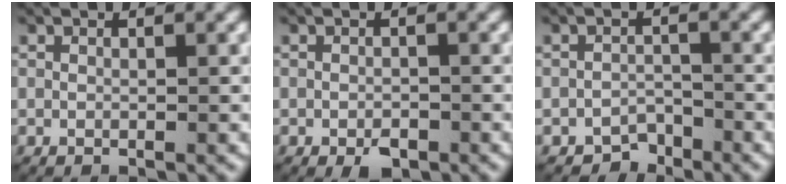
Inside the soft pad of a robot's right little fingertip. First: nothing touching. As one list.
[{"total": 1.5, "force": [-1.1, 0.7, 0.8], "torque": [-0.008, -0.005, -0.017]}, {"total": 2.6, "force": [-2.3, 1.3, -0.1], "torque": [0.013, -0.007, -0.044]}]